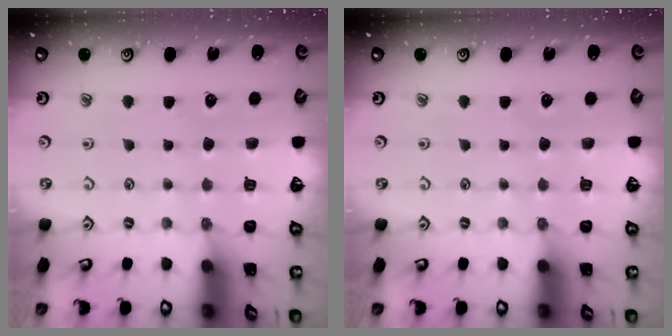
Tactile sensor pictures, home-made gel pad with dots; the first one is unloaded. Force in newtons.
{"total": 0.0}